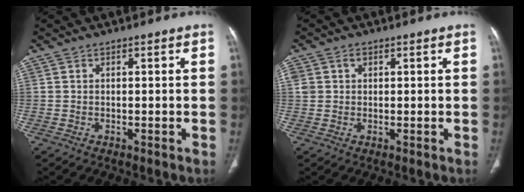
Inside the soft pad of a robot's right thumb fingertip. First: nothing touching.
{"total": 2.5, "force": [0.9, 2.1, 1.1], "torque": [-0.015, 0.003, 0.022]}